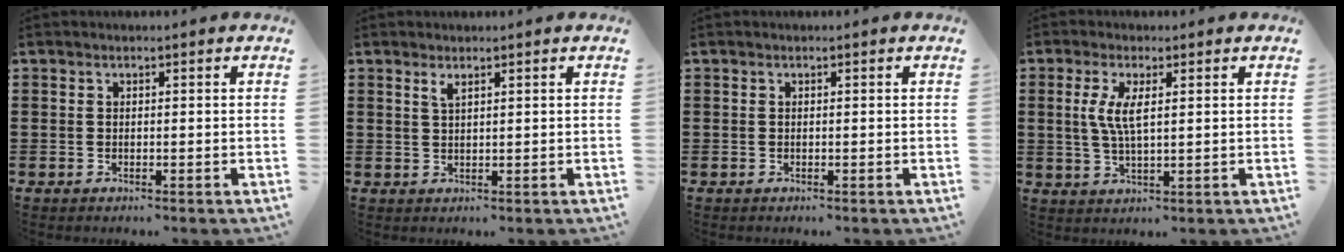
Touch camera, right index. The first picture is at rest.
{"total": 1.4, "force": [0.9, 0.3, 1.0], "torque": [-0.022, 0.002, 0.016]}
{"total": 0.0}
{"total": 4.8, "force": [1.1, 1.4, 4.4], "torque": [-0.098, 0.001, 0.015]}